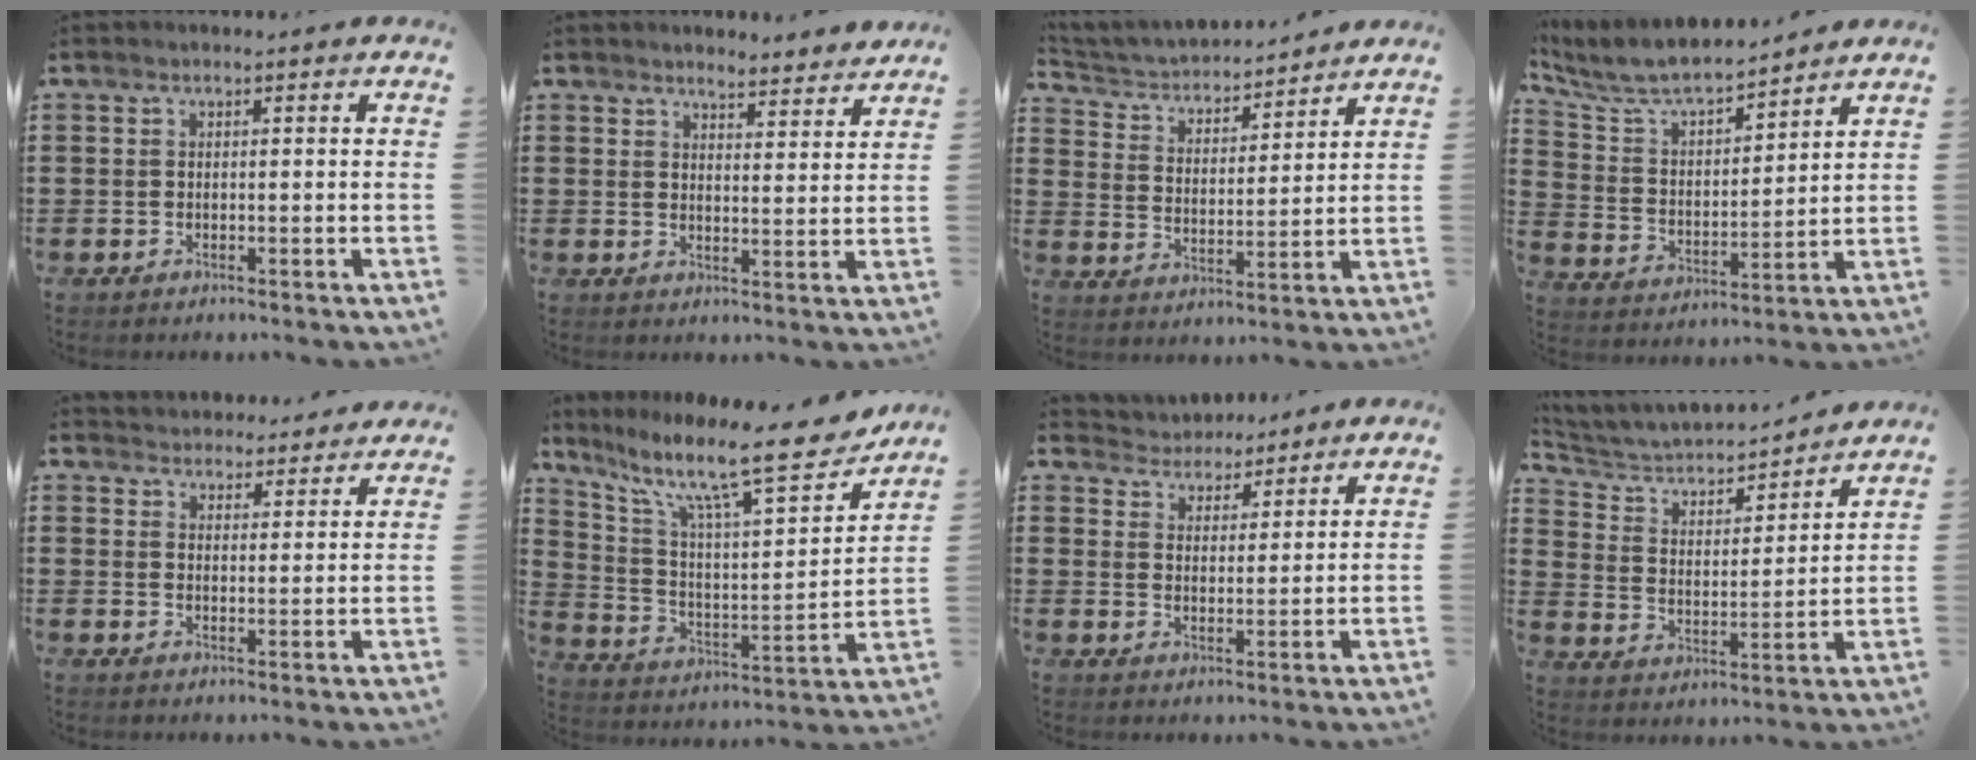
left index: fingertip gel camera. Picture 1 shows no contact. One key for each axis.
{"total": 3.7, "fx": 3.6, "fy": 0.2, "fz": 0.3, "tx": -0.018, "ty": -0.013, "tz": 0.068}
{"total": 3.6, "fx": 3.5, "fy": 0.8, "fz": 0.4, "tx": -0.030, "ty": -0.026, "tz": 0.054}
{"total": 7.3, "fx": 6.7, "fy": 1.2, "fz": 2.5, "tx": -0.081, "ty": -0.039, "tz": 0.115}
{"total": 3.6, "fx": 3.6, "fy": 0.4, "fz": -0.4, "tx": -0.006, "ty": -0.015, "tz": 0.065}
{"total": 14.5, "fx": 11.1, "fy": 2.1, "fz": 9.1, "tx": -0.182, "ty": -0.075, "tz": 0.177}
{"total": 3.7, "fx": 3.5, "fy": 1.1, "fz": -0.6, "tx": -0.008, "ty": -0.014, "tz": 0.061}
{"total": 4.4, "fx": 4.1, "fy": 1.2, "fz": 1.3, "tx": -0.051, "ty": -0.030, "tz": 0.060}